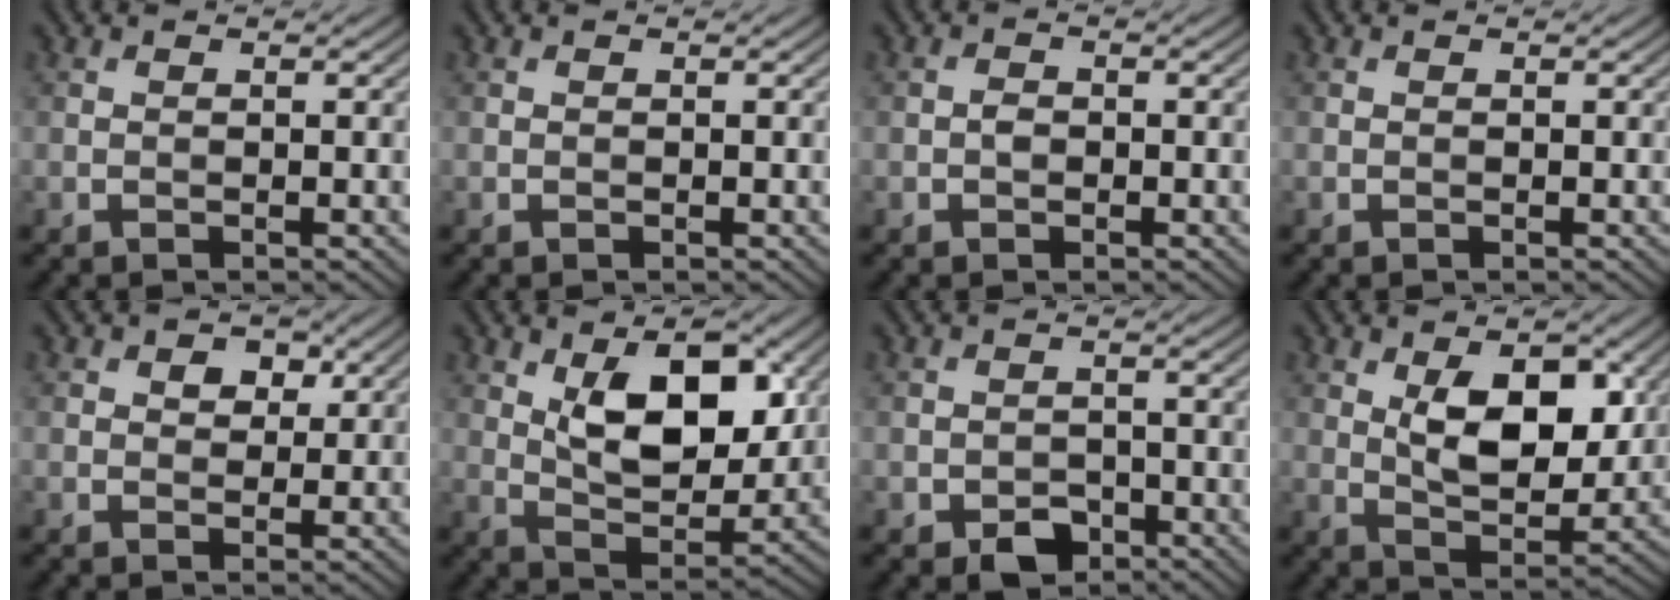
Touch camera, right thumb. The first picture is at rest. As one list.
[{"total": 0.0}, {"total": 1.1, "force": [-0.4, 0.8, 0.7], "torque": [-0.012, 0.002, -0.010]}, {"total": 0.0}, {"total": 3.3, "force": [1.5, 2.3, 1.9], "torque": [-0.031, 0.000, 0.020]}, {"total": 11.0, "force": [3.5, 5.7, 8.8], "torque": [-0.146, -0.010, 0.060]}, {"total": 3.3, "force": [-2.1, 2.1, 1.5], "torque": [-0.023, -0.005, -0.039]}, {"total": 8.8, "force": [2.4, 4.6, 7.1], "torque": [-0.120, -0.006, 0.043]}]